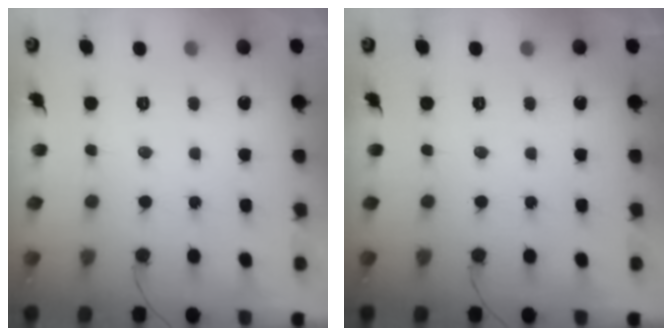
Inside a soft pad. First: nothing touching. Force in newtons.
{"total": 0.0}